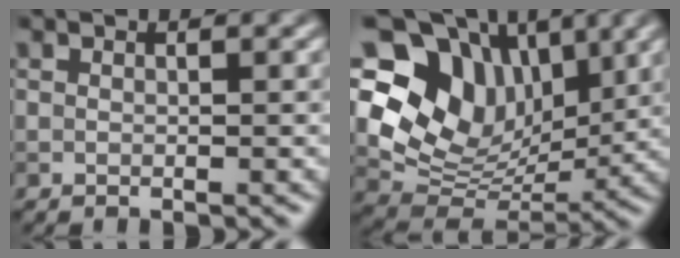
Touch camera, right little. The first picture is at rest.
{"total": 11.0, "force": [4.9, 8.0, 5.8], "torque": [-0.116, 0.000, 0.092]}